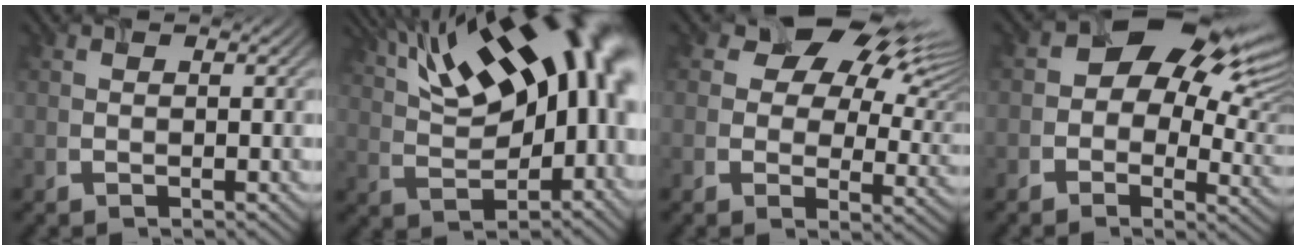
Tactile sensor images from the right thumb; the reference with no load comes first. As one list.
[{"total": 19.8, "force": [7.0, 9.6, 15.8], "torque": [-0.243, 0.049, 0.110]}, {"total": 12.9, "force": [7.3, 7.7, 7.3], "torque": [-0.123, 0.012, 0.120]}, {"total": 13.4, "force": [4.9, 8.7, 8.9], "torque": [-0.131, 0.000, 0.084]}]